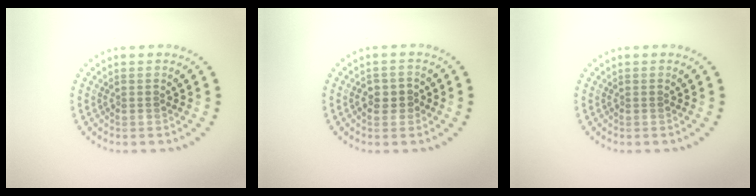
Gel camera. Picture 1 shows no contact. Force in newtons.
{"total": 2.0, "press": 2.0, "slide": 0.4}
{"total": 0.0}